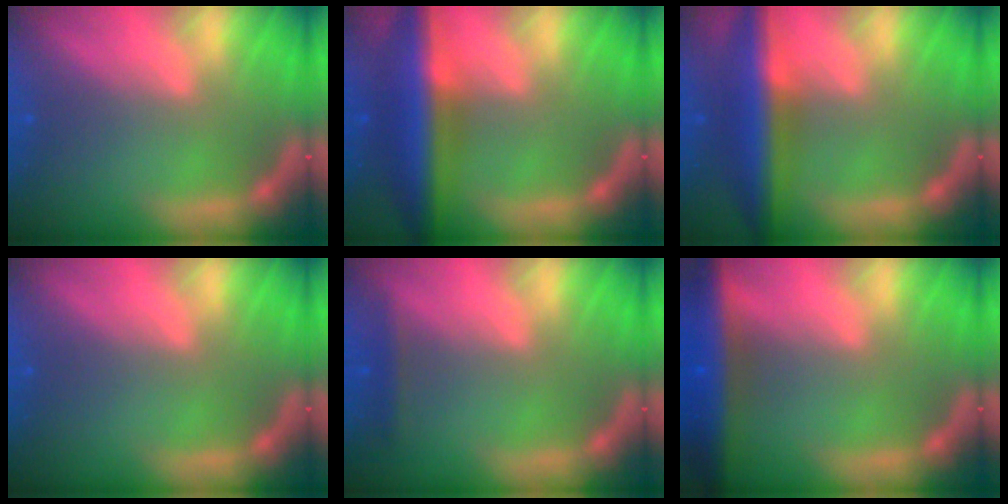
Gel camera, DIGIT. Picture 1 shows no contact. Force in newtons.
{"total": 8.5}
{"total": 7.5}
{"total": 0.0}
{"total": 1.4}
{"total": 8.0}